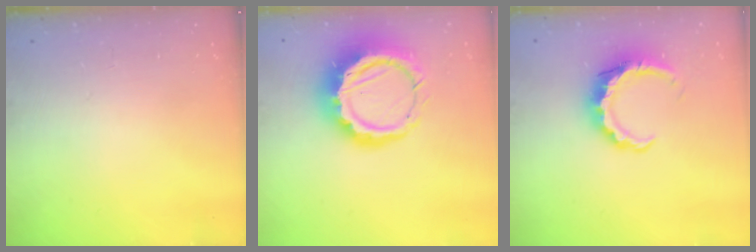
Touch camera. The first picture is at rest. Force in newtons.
{"total": 13.7, "press": 13.5, "slide": 2.5}
{"total": 8.7, "press": 8.6, "slide": 1.6}